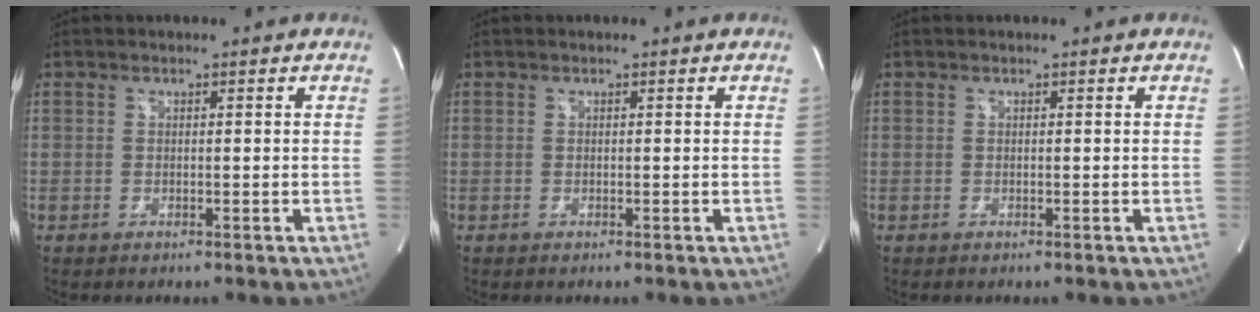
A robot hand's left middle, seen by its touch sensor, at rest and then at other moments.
{"total": 0.0}
{"total": 0.0}